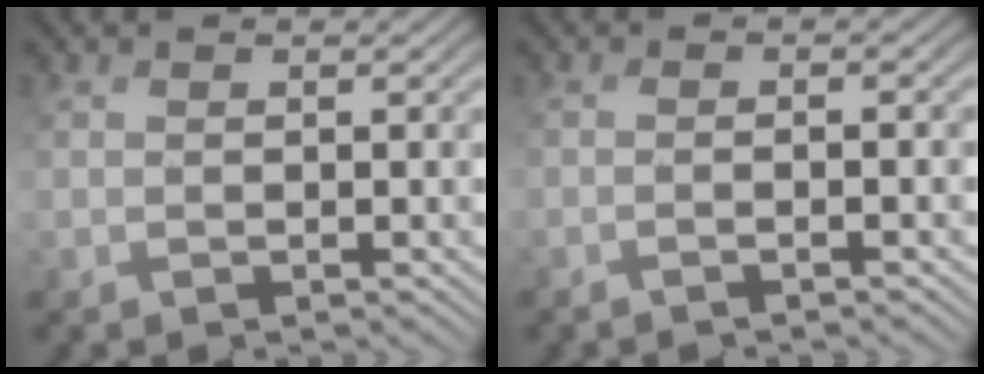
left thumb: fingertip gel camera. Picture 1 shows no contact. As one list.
[{"total": 3.0, "force": [-1.0, 0.9, 2.6], "torque": [-0.030, -0.005, -0.022]}]